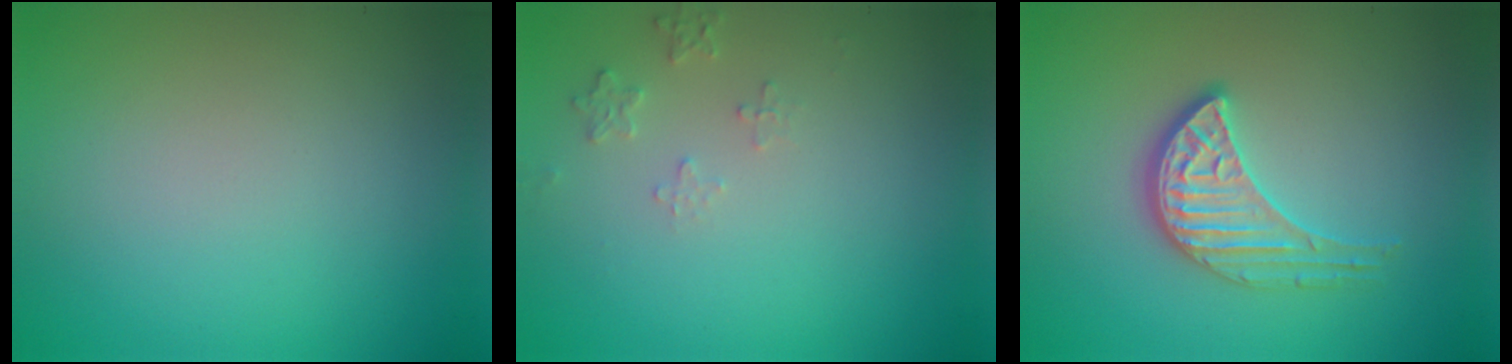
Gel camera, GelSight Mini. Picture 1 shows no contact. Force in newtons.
{"total": 1.3, "press": 1.3, "slide": 0.2}
{"total": 3.4, "press": 3.2, "slide": 1.0}